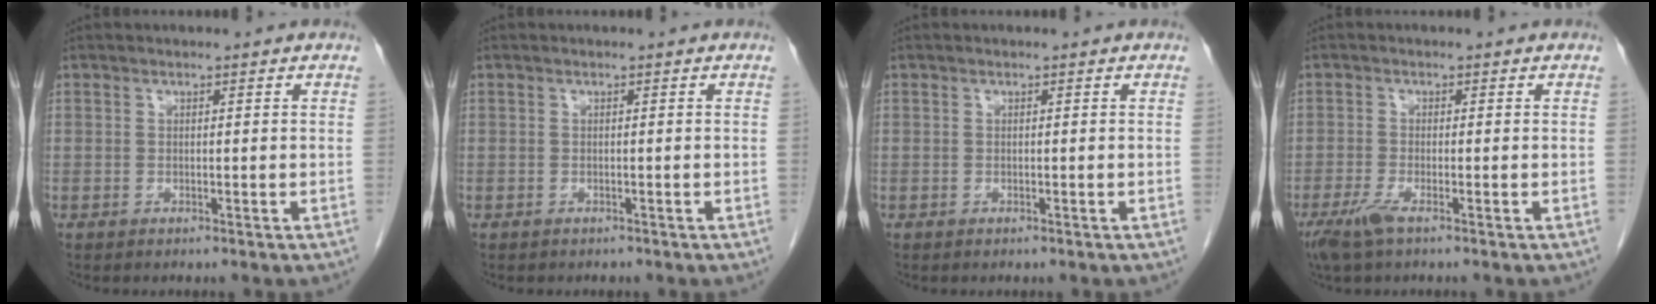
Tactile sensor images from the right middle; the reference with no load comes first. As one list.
[{"total": 0.8, "force": [-0.7, 0.4, 0.0], "torque": [-0.010, 0.000, -0.011]}, {"total": 0.0}, {"total": 3.2, "force": [-2.0, 0.4, 2.4], "torque": [-0.058, -0.010, -0.042]}]